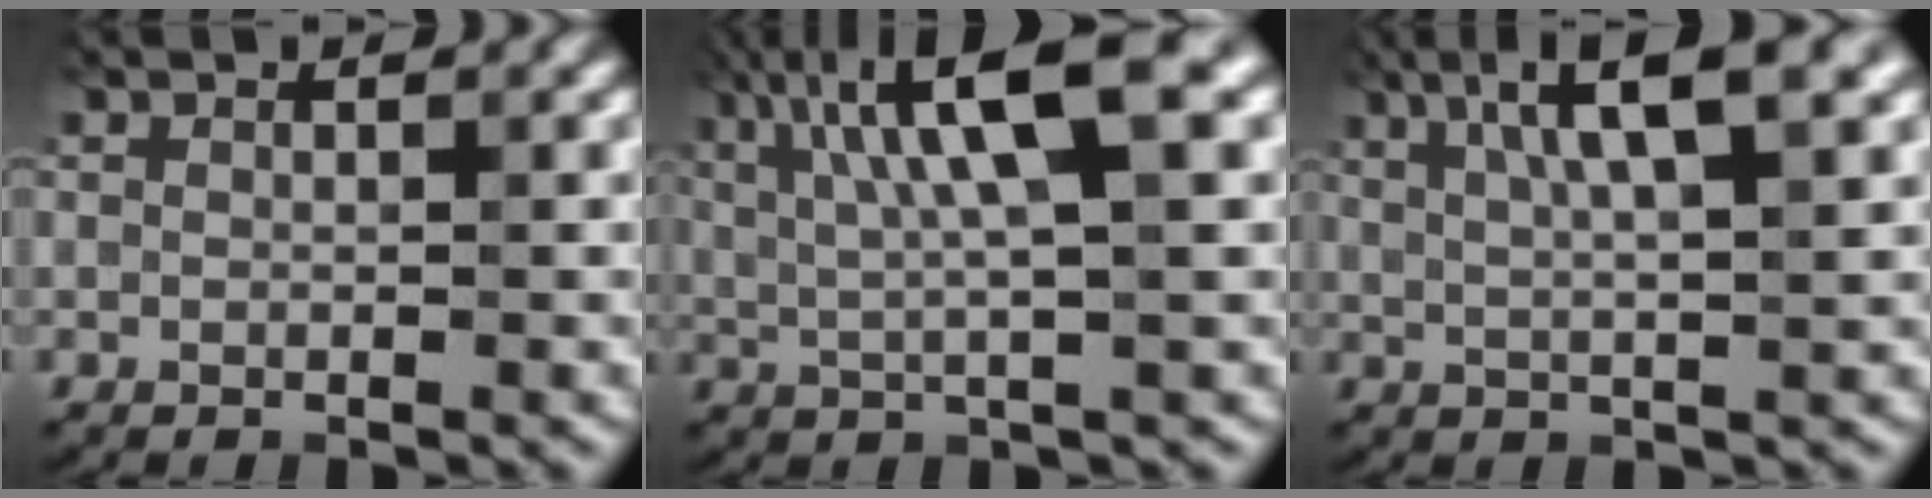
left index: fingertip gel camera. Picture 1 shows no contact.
{"total": 9.7, "force": [3.1, 2.0, 9.0], "torque": [-0.154, 0.015, 0.055]}
{"total": 7.4, "force": [3.3, 1.6, 6.4], "torque": [-0.096, 0.018, 0.051]}